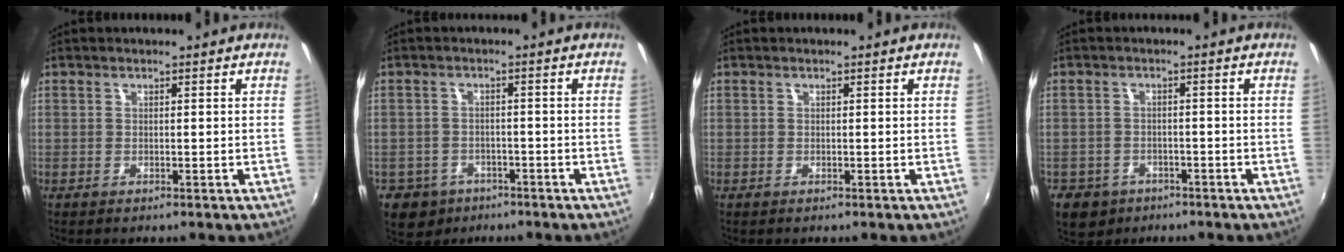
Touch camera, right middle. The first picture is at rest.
{"total": 7.0, "force": [-3.9, 5.5, 1.9], "torque": [-0.059, 0.003, -0.054]}
{"total": 0.0}
{"total": 7.0, "force": [-3.8, 5.5, 2.3], "torque": [-0.066, -0.004, -0.053]}